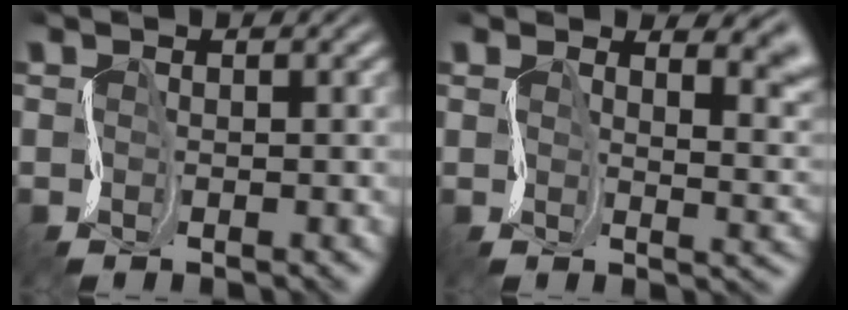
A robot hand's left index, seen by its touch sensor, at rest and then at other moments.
{"total": 5.9, "force": [3.7, 3.0, 3.5], "torque": [-0.020, 0.006, 0.053]}